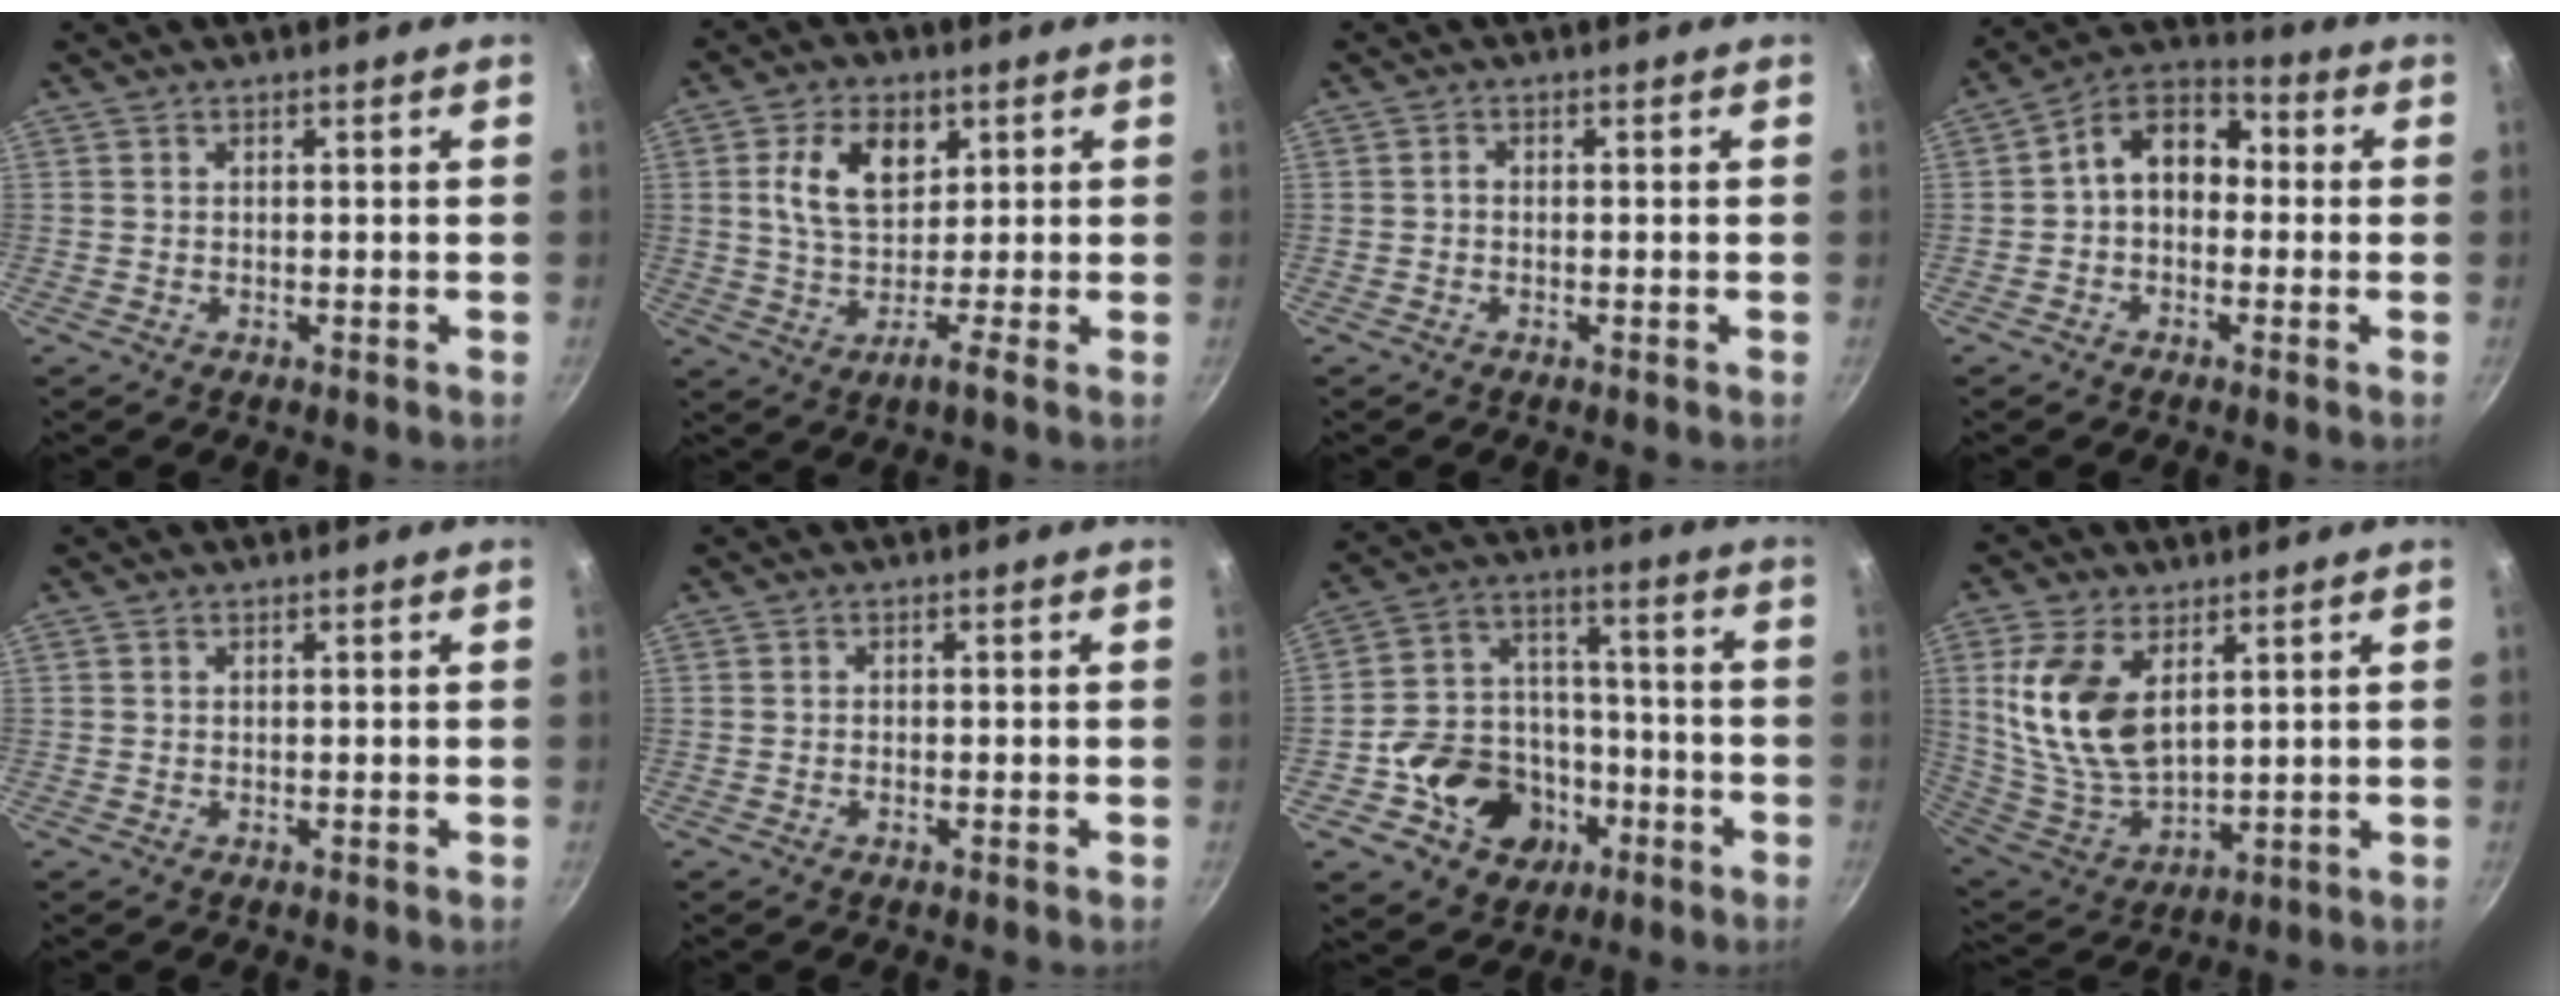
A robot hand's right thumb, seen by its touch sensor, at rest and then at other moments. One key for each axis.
{"total": 9.0, "fx": 2.3, "fy": 5.5, "fz": 6.7, "tx": -0.101, "ty": 0.005, "tz": 0.027}
{"total": 0.7, "fx": -0.2, "fy": 0.5, "fz": 0.5, "tx": -0.008, "ty": 0.005, "tz": -0.006}
{"total": 10.4, "fx": 0.1, "fy": 7.7, "fz": 7.0, "tx": -0.077, "ty": 0.038, "tz": -0.025}
{"total": 0.0}
{"total": 0.7, "fx": -0.4, "fy": 0.2, "fz": 0.5, "tx": -0.012, "ty": 0.004, "tz": -0.010}
{"total": 17.0, "fx": -6.4, "fy": 14.0, "fz": 7.3, "tx": -0.088, "ty": 0.057, "tz": -0.097}
{"total": 15.6, "fx": 4.8, "fy": 8.9, "fz": 11.9, "tx": -0.223, "ty": -0.033, "tz": 0.107}